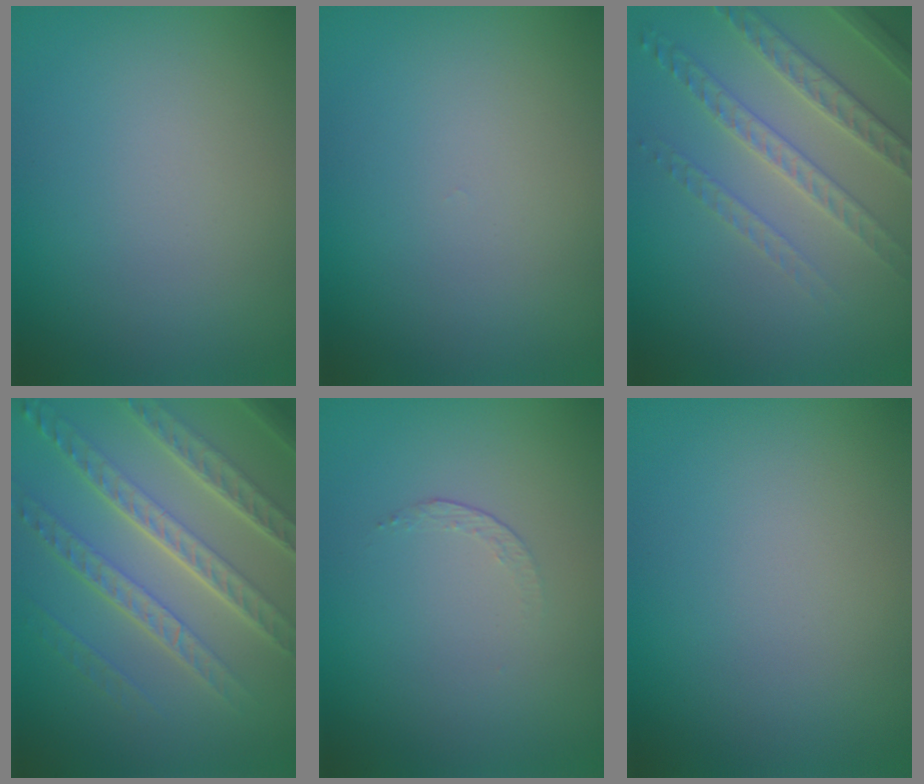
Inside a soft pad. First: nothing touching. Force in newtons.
{"total": 0.0}
{"total": 4.5, "press": 3.6, "slide": 2.7}
{"total": 7.4, "press": 5.3, "slide": 5.3}
{"total": 0.7, "press": 0.4, "slide": 0.6}
{"total": 0.0}